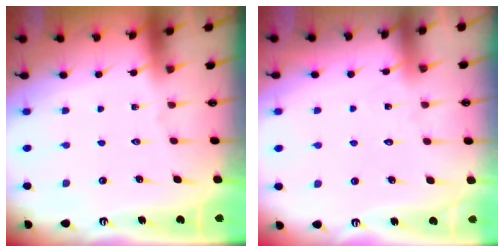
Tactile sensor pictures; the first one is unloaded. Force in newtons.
{"total": 6.0, "press": 6.0, "slide": 0.6}